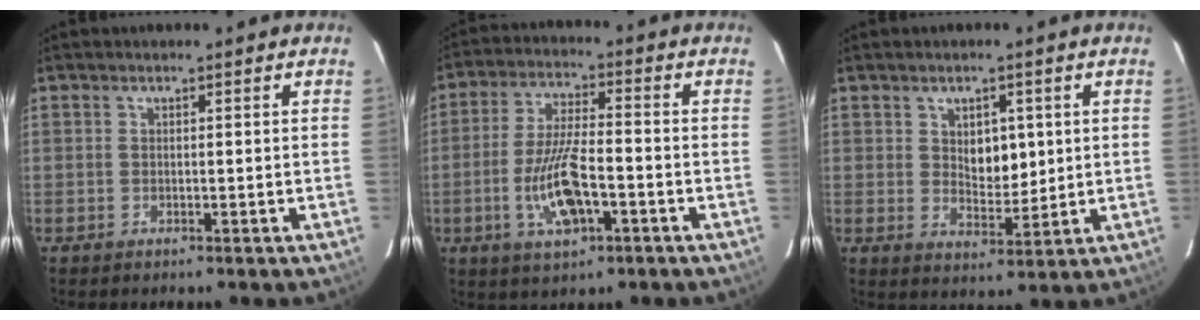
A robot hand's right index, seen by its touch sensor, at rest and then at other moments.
{"total": 10.1, "force": [-3.3, 2.7, 9.2], "torque": [-0.186, -0.004, -0.057]}
{"total": 5.3, "force": [1.3, 2.9, 4.2], "torque": [-0.062, -0.001, 0.029]}